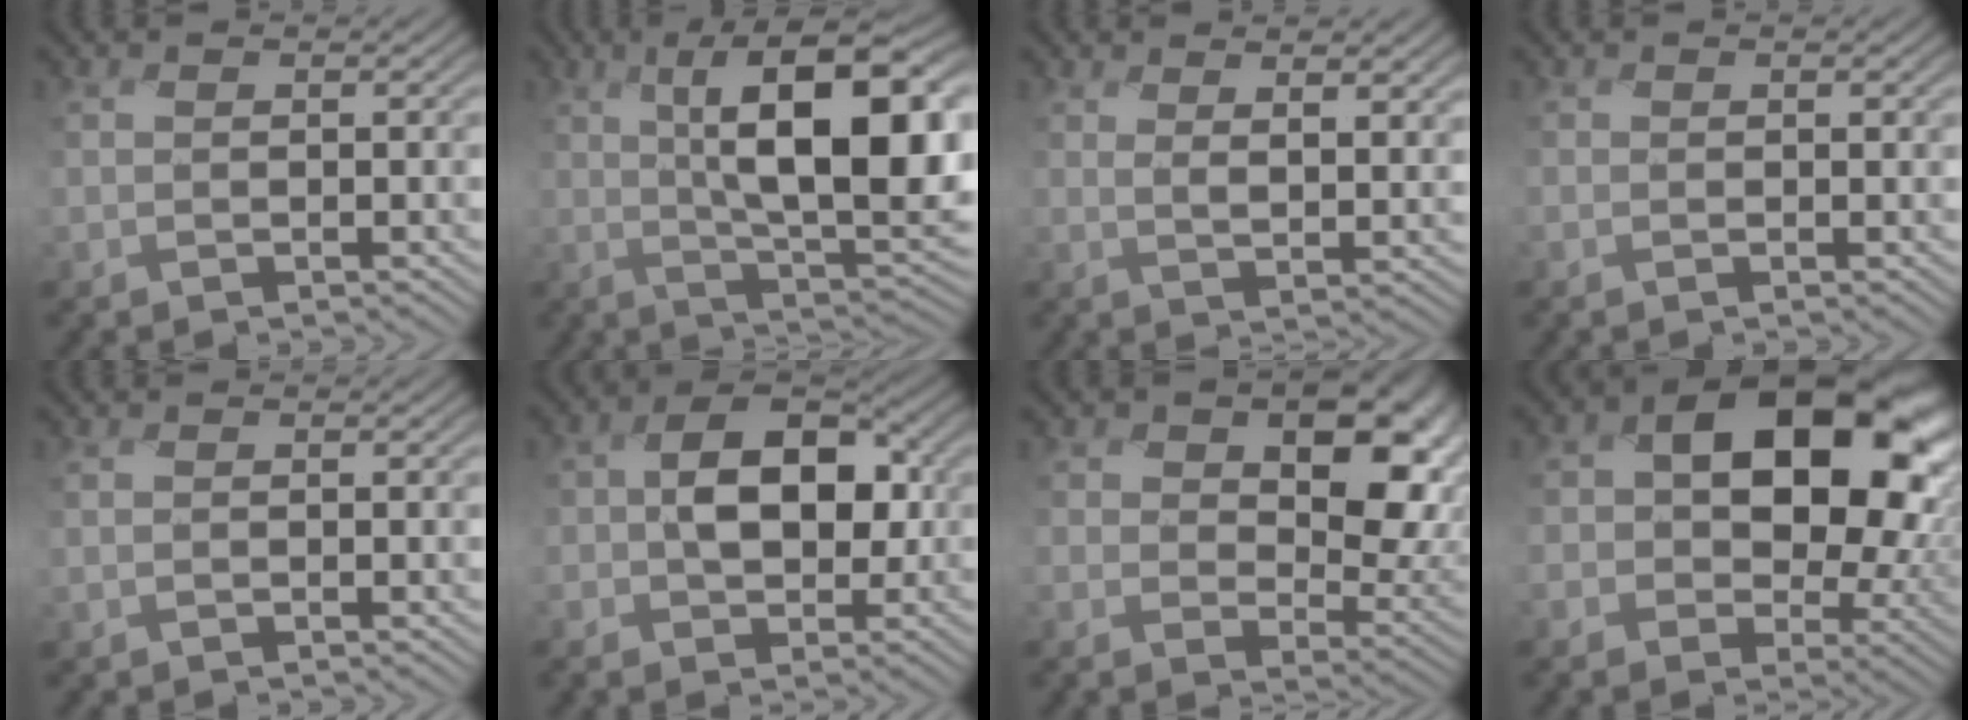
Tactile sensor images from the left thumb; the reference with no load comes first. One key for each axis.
{"total": 15.5, "fx": 3.3, "fy": 5.5, "fz": 14.1, "tx": -0.200, "ty": 0.014, "tz": 0.043}
{"total": 4.4, "fx": 2.9, "fy": 0.8, "fz": 3.2, "tx": -0.041, "ty": 0.004, "tz": 0.039}
{"total": 0.0}
{"total": 0.5, "fx": -0.1, "fy": 0.3, "fz": 0.4, "tx": -0.011, "ty": -0.001, "tz": -0.003}
{"total": 7.8, "fx": -0.3, "fy": 5.4, "fz": 5.6, "tx": -0.084, "ty": 0.009, "tz": -0.020}
{"total": 11.5, "fx": 3.5, "fy": 7.5, "fz": 8.0, "tx": -0.145, "ty": -0.010, "tz": 0.066}
{"total": 16.1, "fx": 2.8, "fy": 11.6, "fz": 10.9, "tx": -0.162, "ty": -0.018, "tz": 0.072}